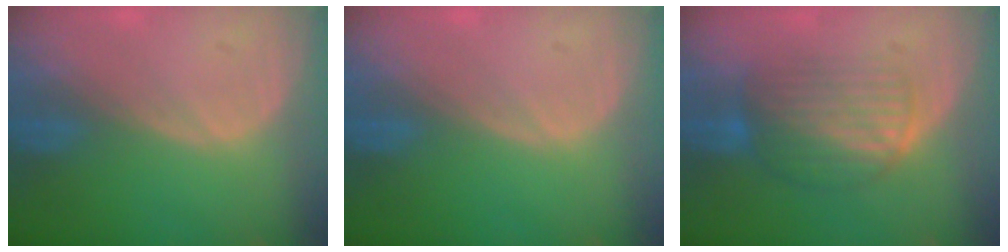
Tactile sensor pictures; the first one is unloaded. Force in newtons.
{"total": 0.0}
{"total": 6.7, "press": 6.4, "slide": 1.8}